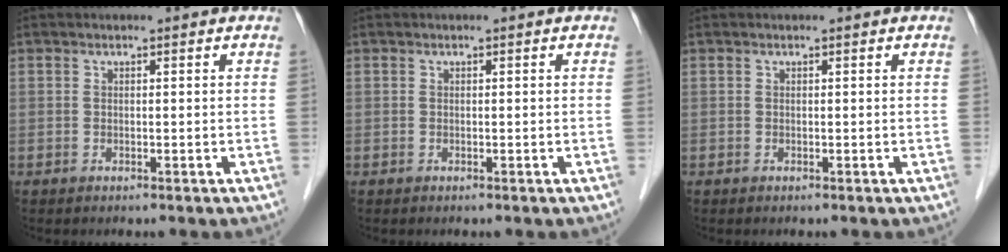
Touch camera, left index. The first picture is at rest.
{"total": 0.0}
{"total": 0.0}